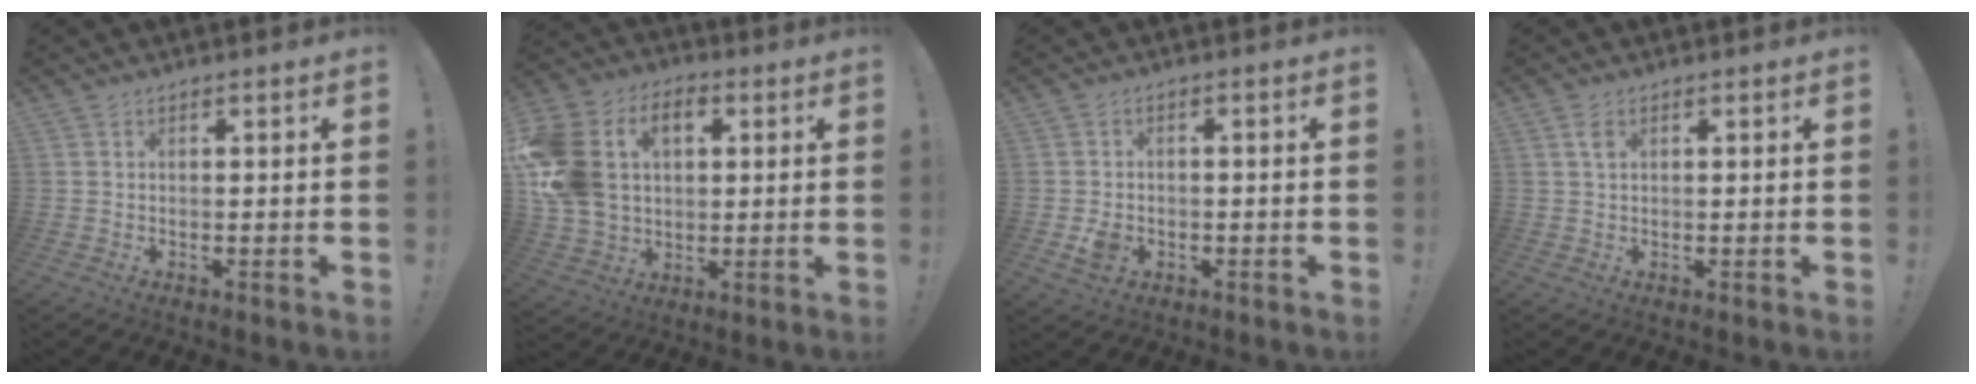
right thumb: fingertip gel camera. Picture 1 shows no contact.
{"total": 18.8, "force": [4.9, 13.7, 11.9], "torque": [-0.232, -0.006, 0.090]}
{"total": 4.1, "force": [-1.4, 3.3, 2.0], "torque": [-0.017, 0.007, -0.025]}
{"total": 2.4, "force": [1.0, 1.2, 1.8], "torque": [-0.032, -0.001, 0.017]}